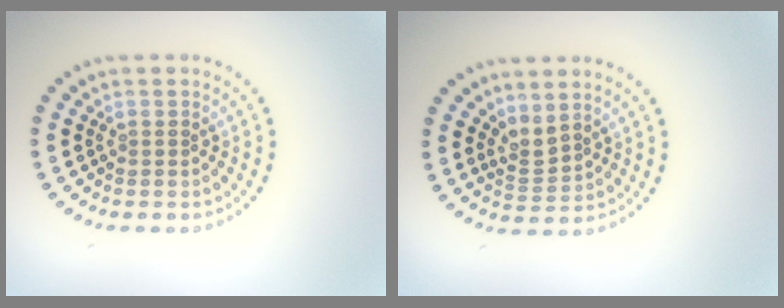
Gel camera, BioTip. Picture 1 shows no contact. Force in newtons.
{"total": 2.0, "press": 1.3, "slide": 1.5}